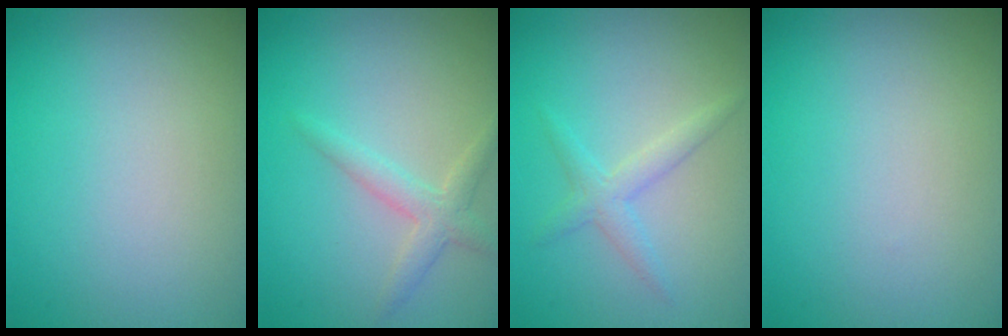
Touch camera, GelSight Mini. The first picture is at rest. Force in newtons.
{"total": 2.2, "press": 2.2, "slide": 0.1}
{"total": 1.4, "press": 1.4, "slide": 0.0}
{"total": 0.0}